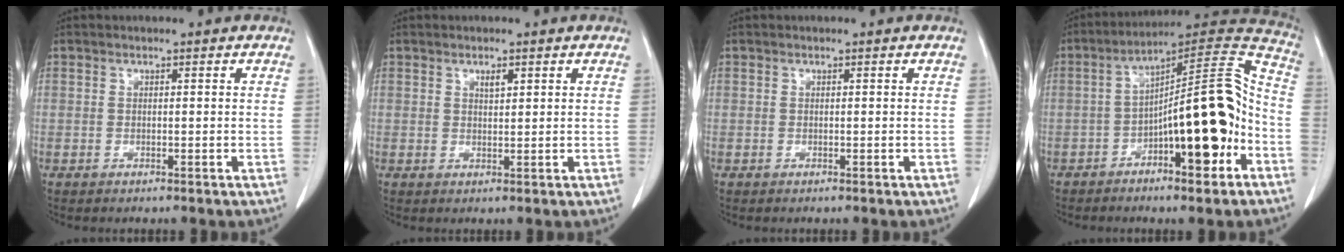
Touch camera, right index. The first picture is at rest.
{"total": 1.4, "force": [0.8, 0.5, 1.0], "torque": [-0.016, -0.002, 0.014]}
{"total": 0.0}
{"total": 15.7, "force": [-5.3, 3.4, 14.4], "torque": [-0.215, 0.026, -0.077]}